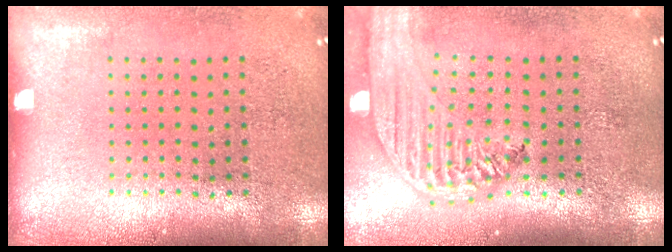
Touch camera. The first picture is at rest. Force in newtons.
{"total": 2.9, "press": 2.4, "slide": 1.7}